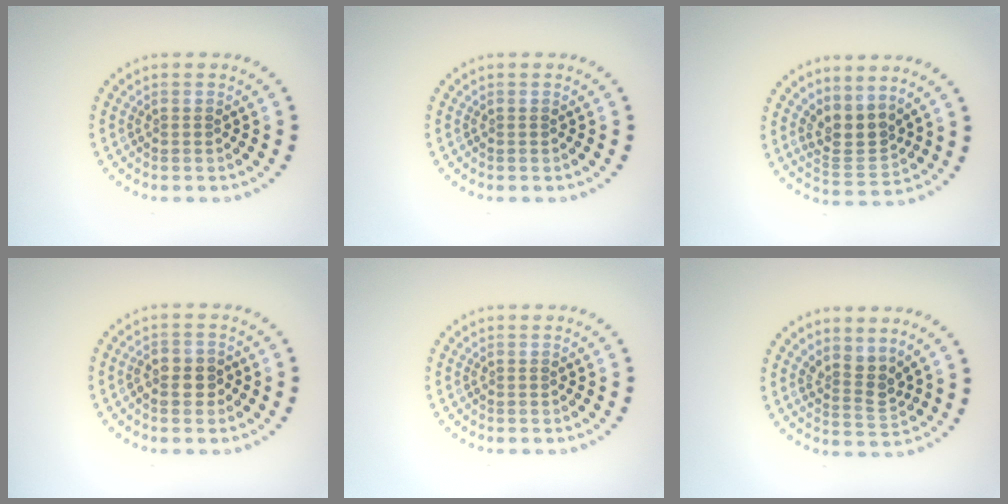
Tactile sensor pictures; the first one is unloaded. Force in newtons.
{"total": 0.0}
{"total": 3.0, "press": 2.5, "slide": 1.7}
{"total": 2.1, "press": 2.0, "slide": 0.6}
{"total": 0.0}
{"total": 2.5, "press": 1.9, "slide": 1.6}